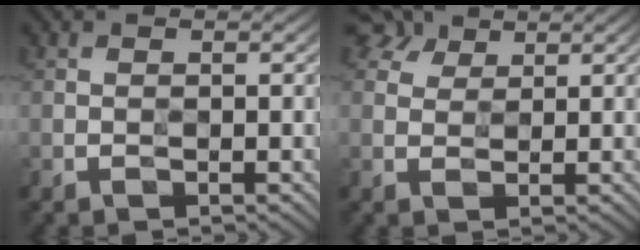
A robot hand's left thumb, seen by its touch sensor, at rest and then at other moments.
{"total": 4.7, "force": [3.7, 2.6, 1.3], "torque": [-0.035, 0.013, 0.071]}